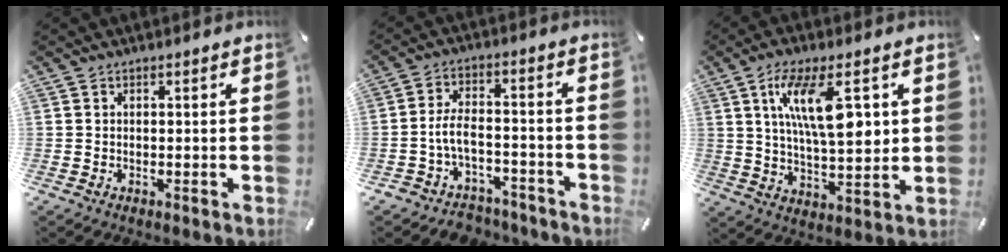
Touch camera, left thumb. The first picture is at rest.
{"total": 7.2, "force": [-3.5, 4.5, 4.4], "torque": [-0.093, 0.012, -0.067]}
{"total": 15.1, "force": [5.2, 5.4, 13.1], "torque": [-0.229, -0.004, 0.082]}